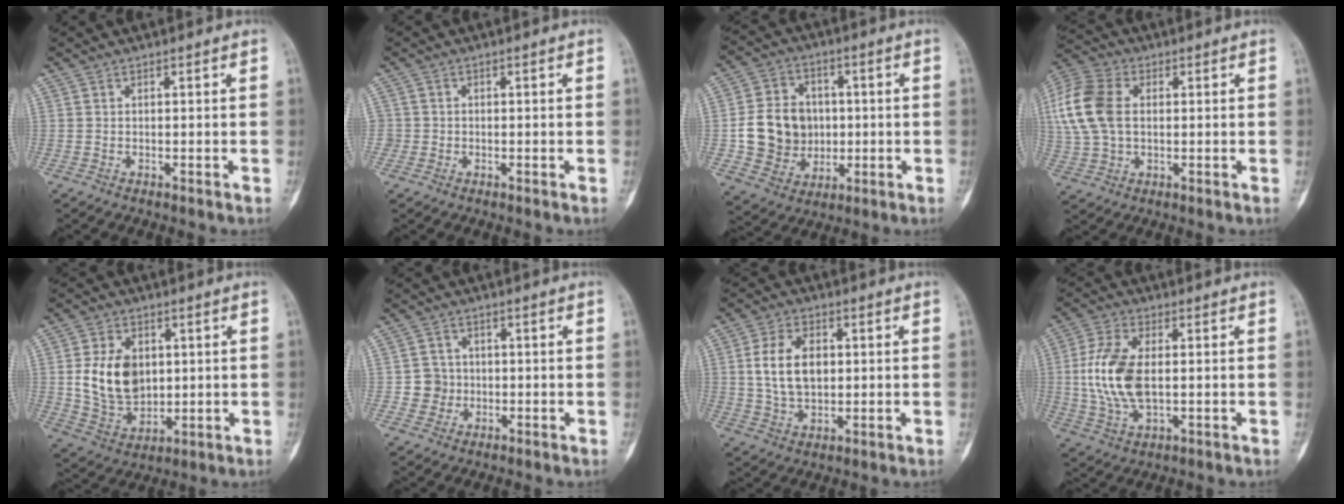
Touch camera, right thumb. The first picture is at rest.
{"total": 1.5, "force": [-0.3, 1.5, 0.0], "torque": [0.011, 0.008, -0.010]}
{"total": 13.4, "force": [-0.2, 11.7, 6.6], "torque": [-0.084, 0.011, 0.008]}
{"total": 14.7, "force": [2.2, 9.8, 10.7], "torque": [-0.248, 0.013, 0.039]}
{"total": 12.5, "force": [1.8, 9.0, 8.5], "torque": [-0.125, -0.014, 0.045]}
{"total": 4.1, "force": [-0.5, 4.0, 0.4], "torque": [0.020, 0.010, -0.011]}
{"total": 9.9, "force": [1.4, 6.5, 7.4], "torque": [-0.123, -0.001, 0.031]}
{"total": 11.1, "force": [0.3, 5.8, 9.4], "torque": [-0.207, 0.001, 0.007]}